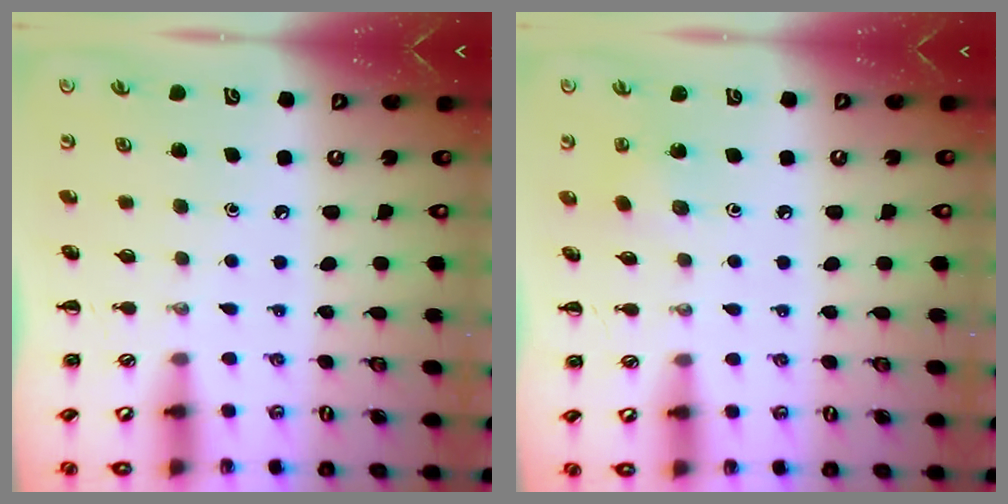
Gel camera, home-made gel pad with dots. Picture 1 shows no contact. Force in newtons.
{"total": 2.4, "press": 2.2, "slide": 0.8}